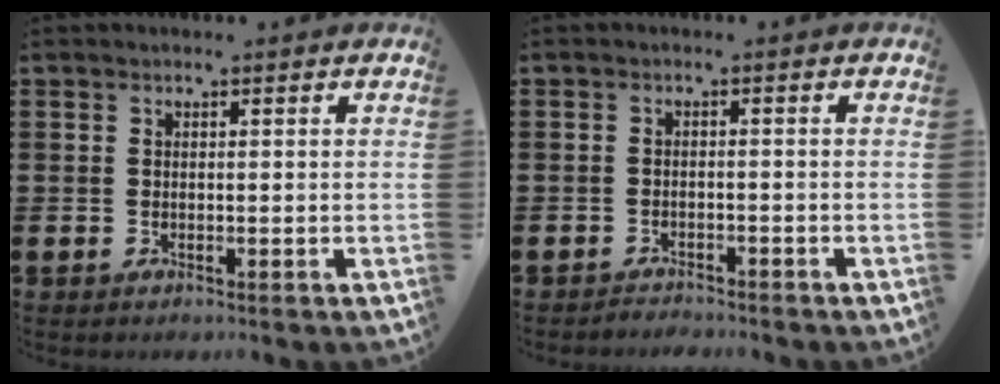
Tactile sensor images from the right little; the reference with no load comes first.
{"total": 1.5, "force": [-1.5, 0.0, -0.1], "torque": [-0.003, 0.004, -0.034]}